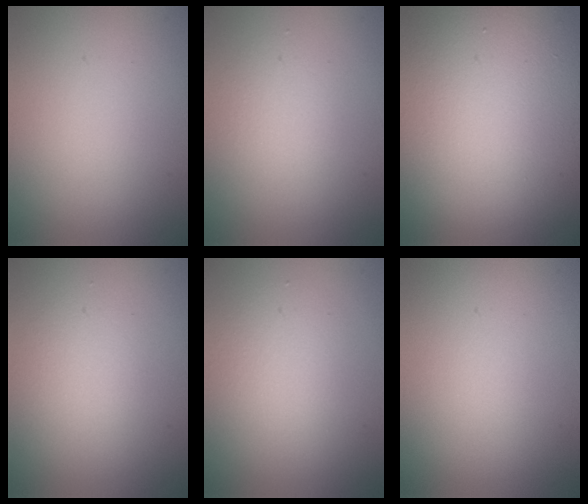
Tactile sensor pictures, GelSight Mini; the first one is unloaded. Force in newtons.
{"total": 1.8, "press": 1.8, "slide": 0.1}
{"total": 17.4, "press": 17.4, "slide": 1.0}
{"total": 1.9, "press": 1.9, "slide": 0.0}
{"total": 2.1, "press": 2.1, "slide": 0.1}
{"total": 0.0}